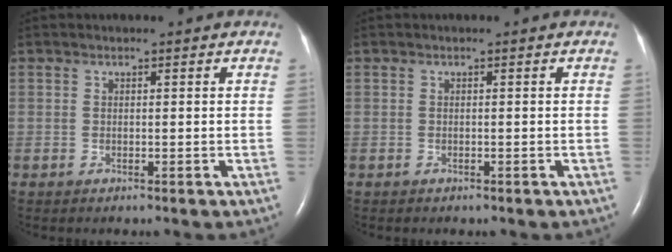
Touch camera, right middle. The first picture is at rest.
{"total": 0.0}